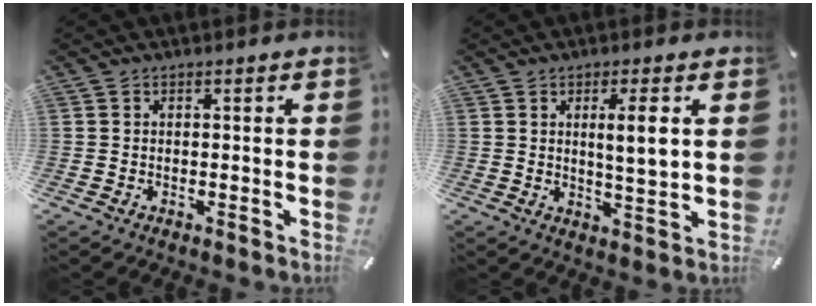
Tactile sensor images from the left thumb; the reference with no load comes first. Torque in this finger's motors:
{"motor_torque": [1.20, 1.05, 0.92, -0.57, 0.08]}